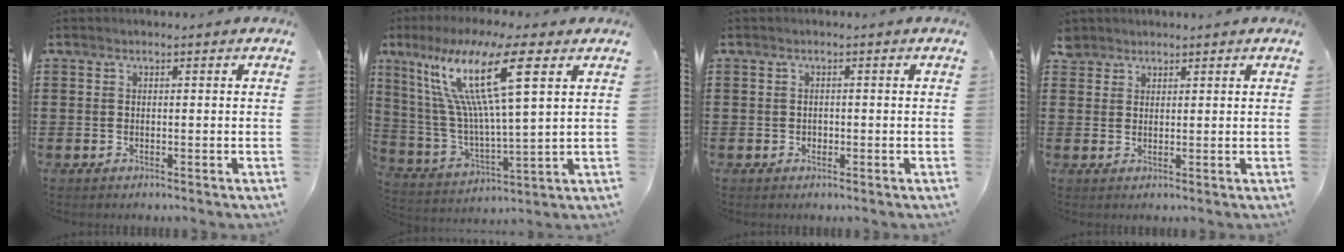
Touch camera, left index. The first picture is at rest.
{"total": 15.1, "force": [8.0, 2.4, 12.6], "torque": [-0.269, -0.012, 0.129]}
{"total": 0.5, "force": [-0.1, 0.5, 0.0], "torque": [-0.004, 0.004, -0.003]}
{"total": 2.3, "force": [2.0, 1.3, 0.1], "torque": [-0.009, 0.006, 0.039]}